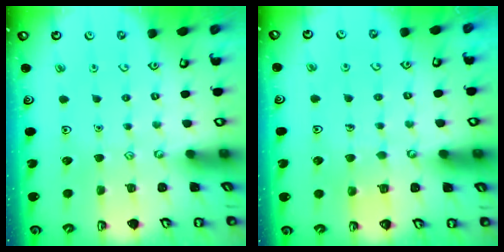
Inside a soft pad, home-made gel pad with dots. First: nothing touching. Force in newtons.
{"total": 2.2, "press": 2.2, "slide": 0.0}